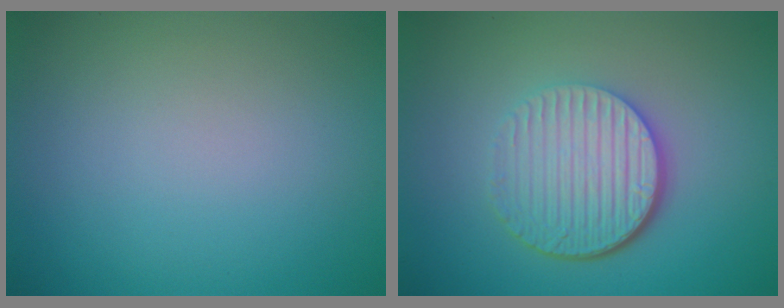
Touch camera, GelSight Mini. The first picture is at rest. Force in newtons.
{"total": 5.8, "press": 4.1, "slide": 4.2}